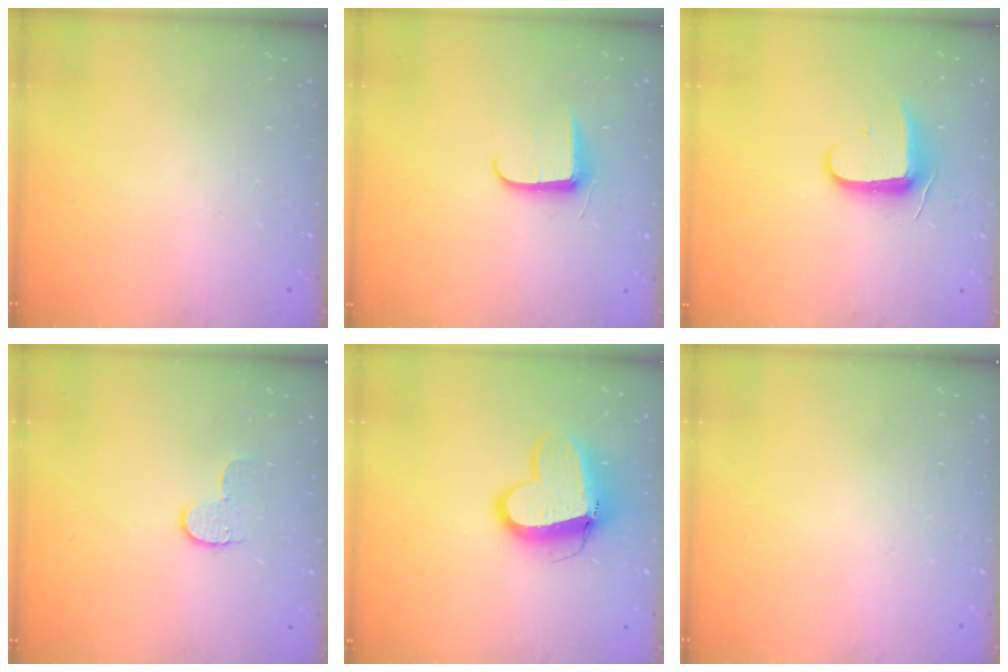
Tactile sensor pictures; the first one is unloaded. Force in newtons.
{"total": 6.8, "press": 6.7, "slide": 0.9}
{"total": 8.9, "press": 8.9, "slide": 0.9}
{"total": 5.2, "press": 5.1, "slide": 0.6}
{"total": 12.4, "press": 12.3, "slide": 1.7}
{"total": 0.0}